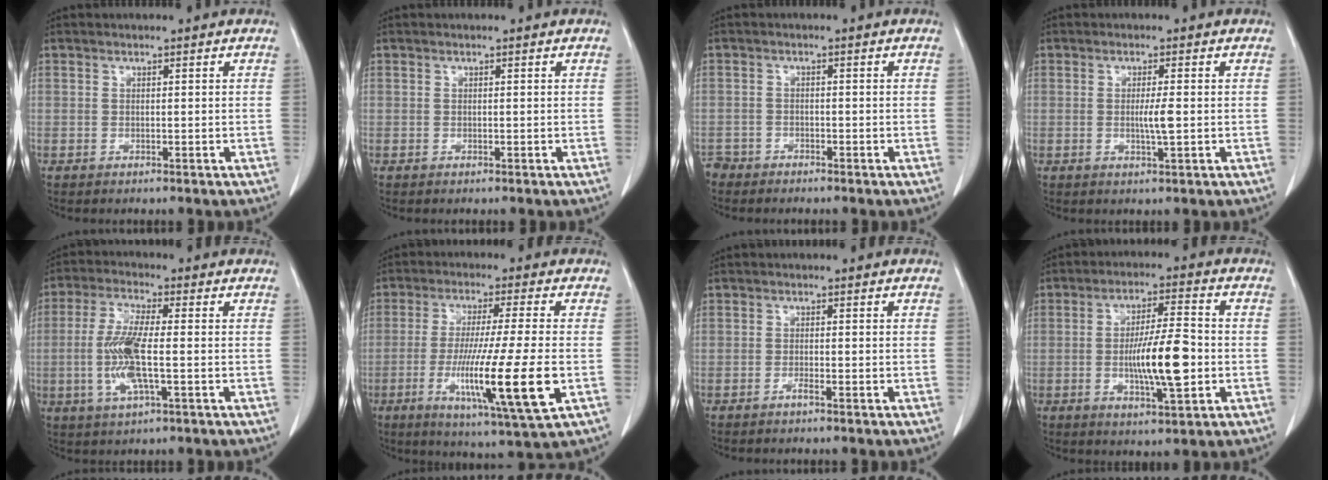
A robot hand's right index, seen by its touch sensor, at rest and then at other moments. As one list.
[{"total": 0.0}, {"total": 3.1, "force": [-2.8, 1.3, -0.1], "torque": [0.001, 0.000, -0.054]}, {"total": 2.8, "force": [-0.2, -0.1, 2.8], "torque": [-0.052, -0.005, -0.004]}, {"total": 9.0, "force": [-1.4, 1.4, 8.8], "torque": [-0.191, -0.007, -0.030]}, {"total": 14.9, "force": [-3.8, -0.6, 14.4], "torque": [-0.265, -0.036, -0.066]}, {"total": 1.0, "force": [-0.7, -0.1, 0.6], "torque": [-0.011, 0.001, -0.013]}, {"total": 10.6, "force": [-1.8, 1.6, 10.3], "torque": [-0.182, -0.002, -0.030]}]